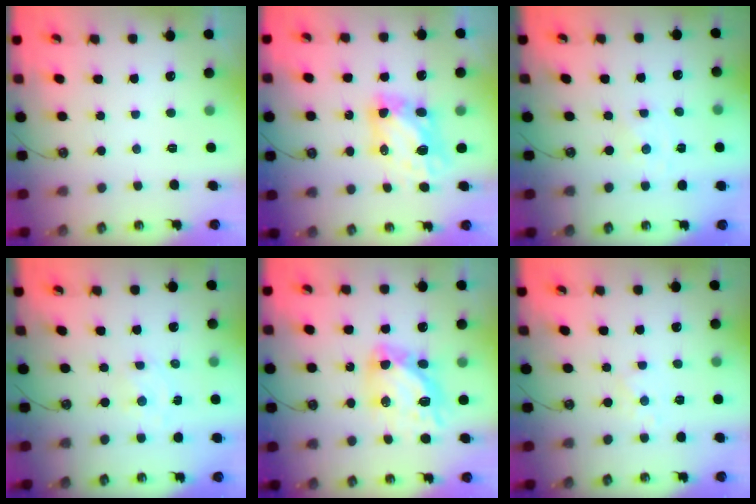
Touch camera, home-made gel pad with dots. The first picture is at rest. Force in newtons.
{"total": 7.2, "press": 7.1, "slide": 0.8}
{"total": 0.0}
{"total": 2.6, "press": 2.6, "slide": 0.1}
{"total": 12.7, "press": 12.7, "slide": 1.4}
{"total": 6.1, "press": 6.0, "slide": 0.7}